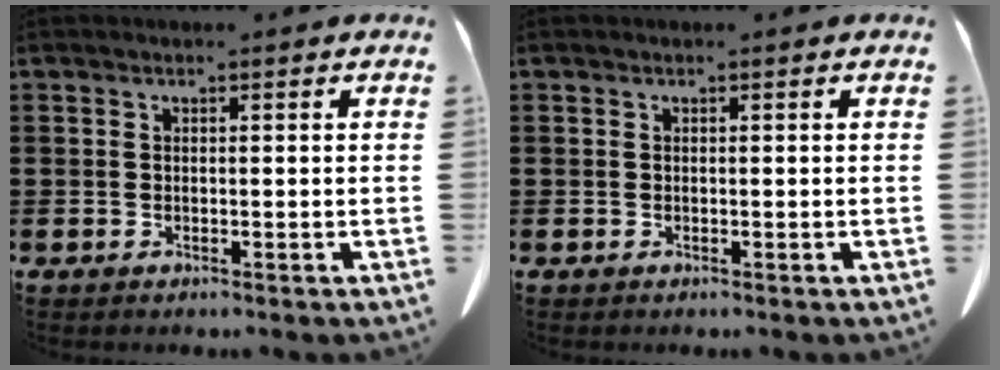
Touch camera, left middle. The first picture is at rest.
{"total": 0.0}